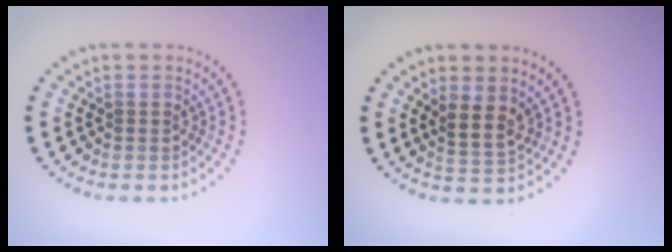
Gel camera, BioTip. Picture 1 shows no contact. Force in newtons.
{"total": 2.4, "press": 2.2, "slide": 1.2}